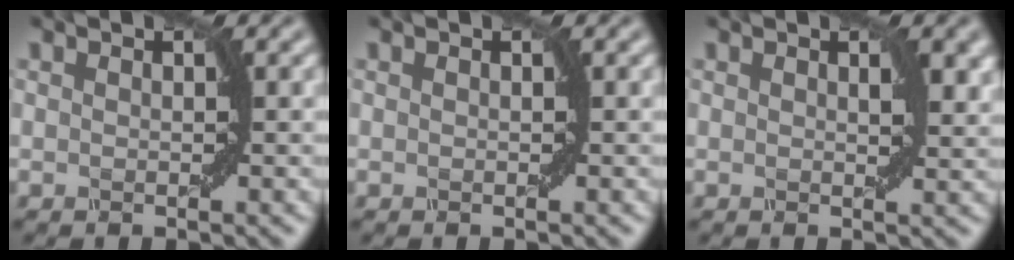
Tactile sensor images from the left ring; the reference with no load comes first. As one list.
[{"total": 0.0}, {"total": 1.8, "force": [0.9, 0.6, 1.5], "torque": [-0.016, 0.000, 0.017]}]